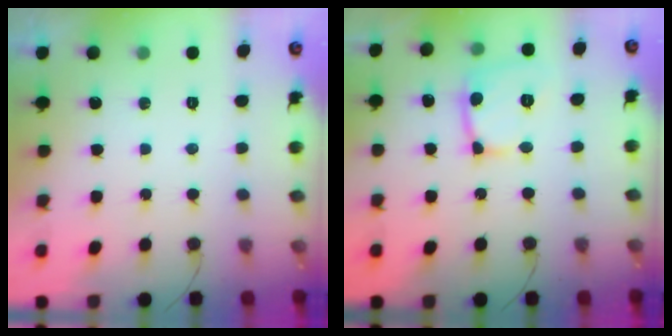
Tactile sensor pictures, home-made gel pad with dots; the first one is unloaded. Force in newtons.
{"total": 12.5, "press": 12.4, "slide": 1.2}